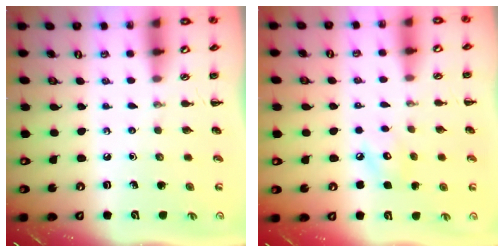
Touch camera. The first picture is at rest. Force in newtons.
{"total": 5.6, "press": 5.6, "slide": 0.5}